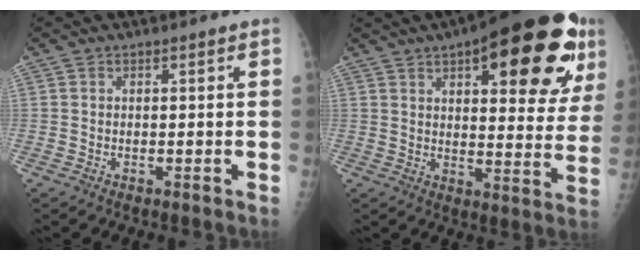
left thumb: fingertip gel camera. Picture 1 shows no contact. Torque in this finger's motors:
{"motor_torque": [0.61, 0.72, 1.54, -1.23, 0.19]}